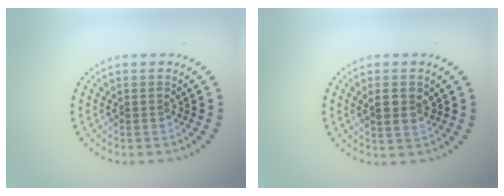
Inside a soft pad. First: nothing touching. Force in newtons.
{"total": 2.2, "press": 2.1, "slide": 0.5}